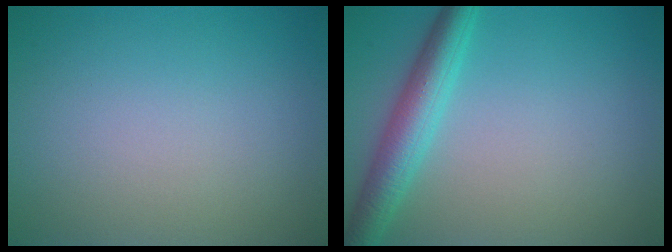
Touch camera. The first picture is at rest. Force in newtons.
{"total": 4.3, "press": 4.3, "slide": 0.1}